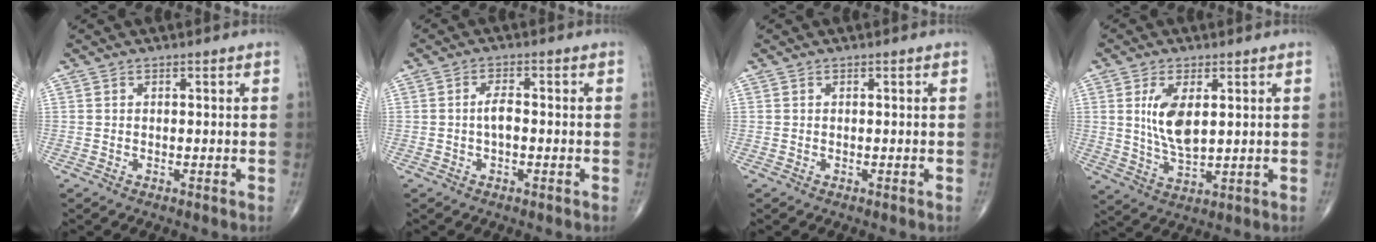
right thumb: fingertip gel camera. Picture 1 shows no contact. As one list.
[{"total": 3.0, "force": [-0.4, 1.2, 2.7], "torque": [-0.049, 0.005, -0.011]}, {"total": 0.0}, {"total": 8.3, "force": [2.0, 3.8, 7.1], "torque": [-0.132, -0.017, 0.047]}]